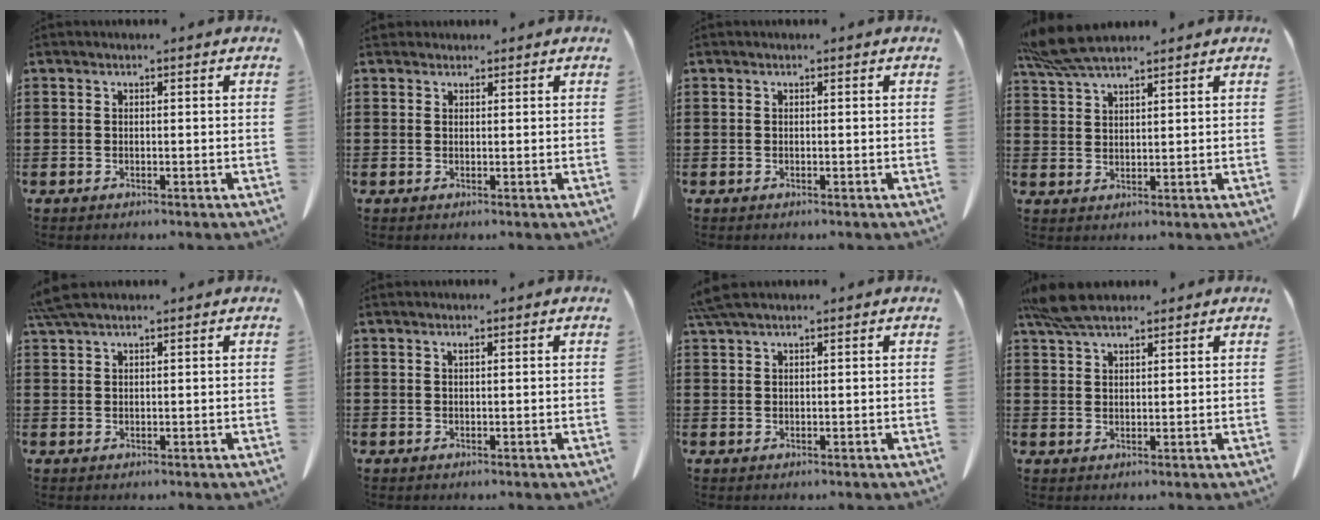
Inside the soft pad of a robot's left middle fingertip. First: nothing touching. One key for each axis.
{"total": 1.2, "fx": 1.0, "fy": 0.5, "fz": 0.1, "tx": -0.005, "ty": 0.001, "tz": 0.022}
{"total": 0.0}
{"total": 6.1, "fx": 5.1, "fy": 1.1, "fz": 3.1, "tx": -0.075, "ty": -0.008, "tz": 0.098}
{"total": 3.1, "fx": 2.5, "fy": 0.4, "fz": 1.9, "tx": -0.043, "ty": 0.001, "tz": 0.048}
{"total": 0.6, "fx": 0.4, "fy": 0.0, "fz": 0.4, "tx": -0.010, "ty": -0.002, "tz": 0.010}
{"total": 2.8, "fx": 2.1, "fy": 0.3, "fz": 1.7, "tx": -0.040, "ty": -0.001, "tz": 0.042}
{"total": 6.0, "fx": 4.8, "fy": 1.6, "fz": 3.2, "tx": -0.076, "ty": -0.004, "tz": 0.093}